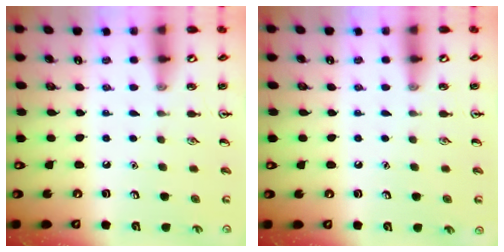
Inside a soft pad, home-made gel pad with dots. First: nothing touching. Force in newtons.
{"total": 0.0}